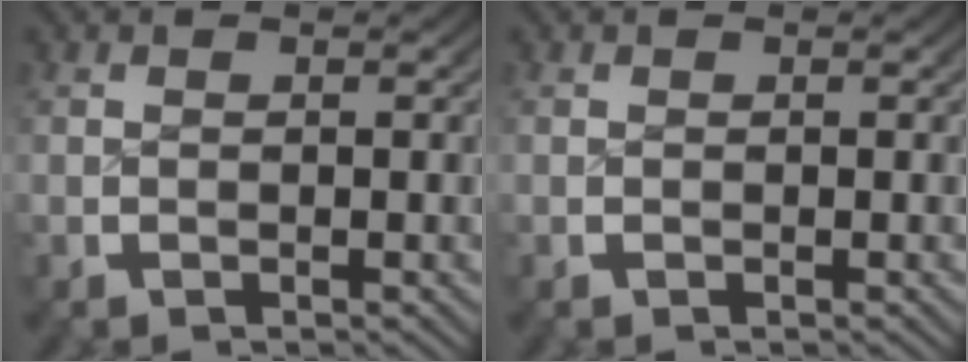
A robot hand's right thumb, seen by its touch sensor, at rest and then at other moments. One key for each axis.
{"total": 0.0}